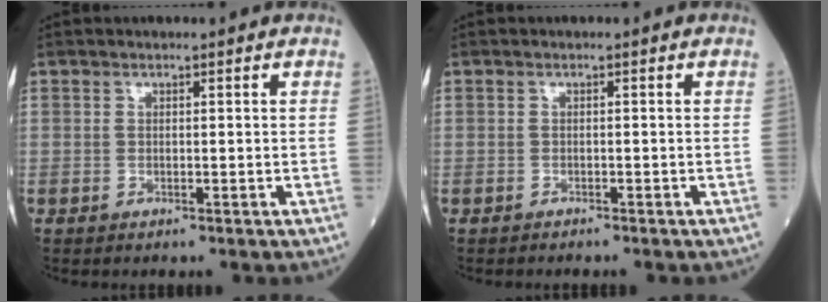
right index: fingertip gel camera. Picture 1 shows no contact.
{"total": 1.6, "force": [-1.4, 0.4, 0.5], "torque": [-0.013, -0.002, -0.018]}